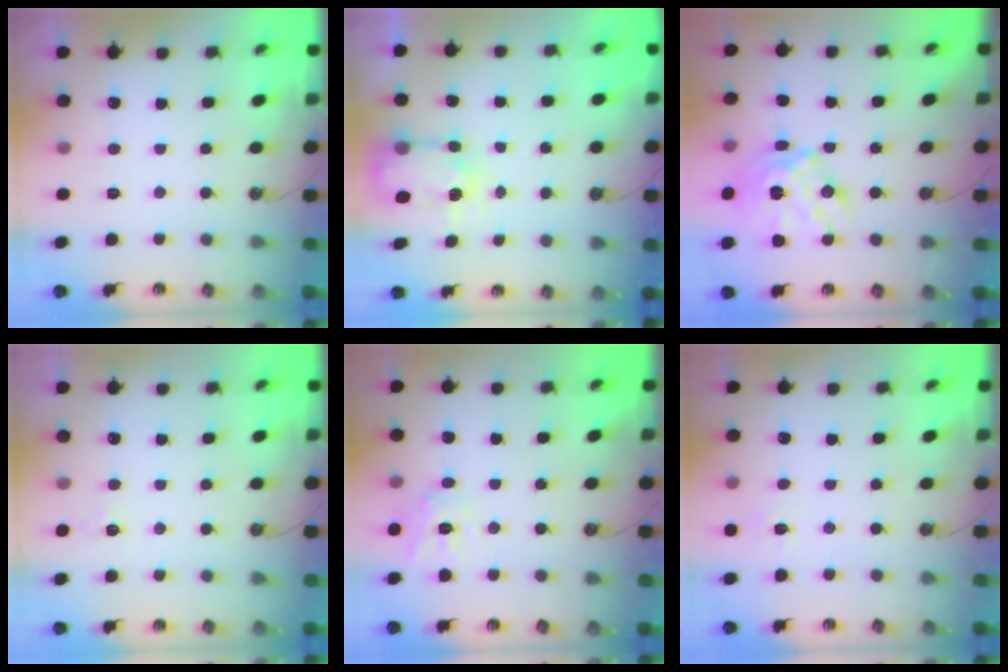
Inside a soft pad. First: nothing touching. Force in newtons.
{"total": 6.1, "press": 6.1, "slide": 0.4}
{"total": 17.4, "press": 17.3, "slide": 1.4}
{"total": 2.7, "press": 2.7, "slide": 0.3}
{"total": 11.1, "press": 11.1, "slide": 0.9}
{"total": 5.0, "press": 5.0, "slide": 0.6}